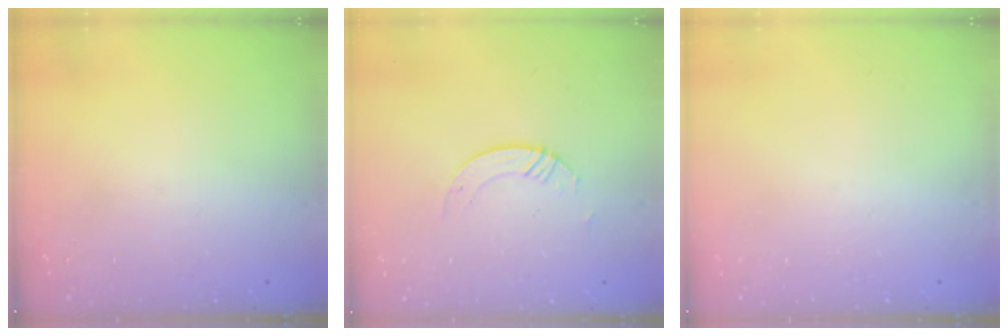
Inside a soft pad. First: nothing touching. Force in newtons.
{"total": 2.2, "press": 2.2, "slide": 0.2}
{"total": 0.0}